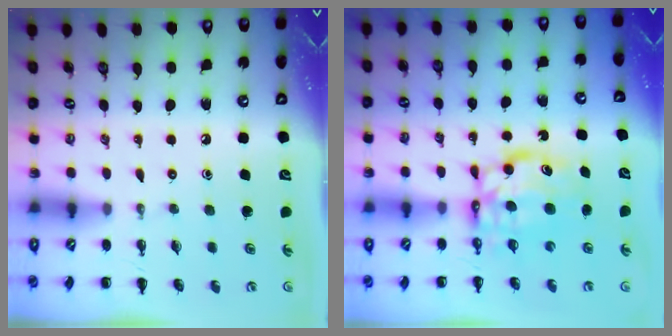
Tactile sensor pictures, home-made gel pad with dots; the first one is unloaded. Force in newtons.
{"total": 7.1, "press": 7.0, "slide": 1.1}